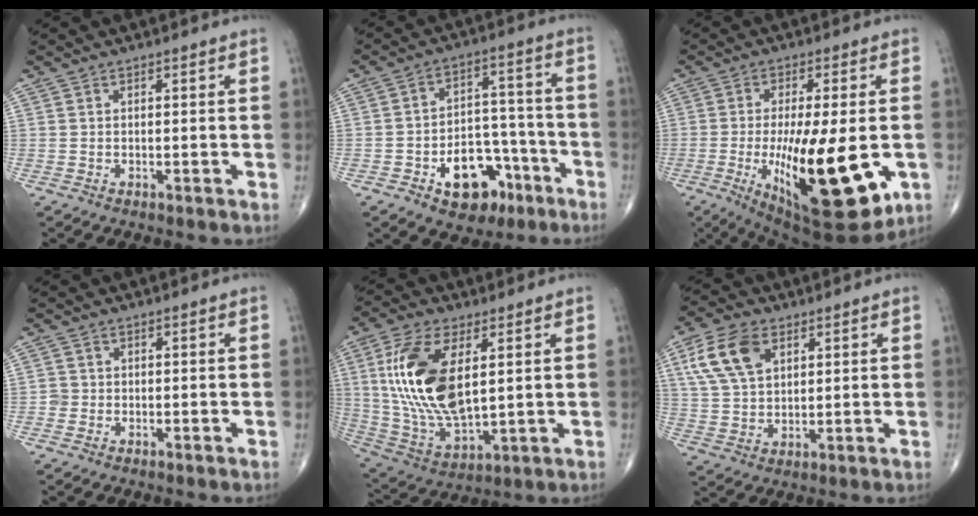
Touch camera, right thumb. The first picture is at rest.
{"total": 13.2, "force": [-6.5, 8.5, 7.8], "torque": [-0.069, 0.058, -0.090]}
{"total": 22.2, "force": [-4.5, 7.2, 20.5], "torque": [-0.316, -0.028, -0.049]}
{"total": 1.3, "force": [-0.4, 1.2, 0.1], "torque": [0.008, 0.006, -0.011]}
{"total": 19.4, "force": [4.1, 9.4, 16.5], "torque": [-0.332, -0.020, 0.086]}
{"total": 11.2, "force": [4.7, 6.8, 7.6], "torque": [-0.139, -0.004, 0.092]}